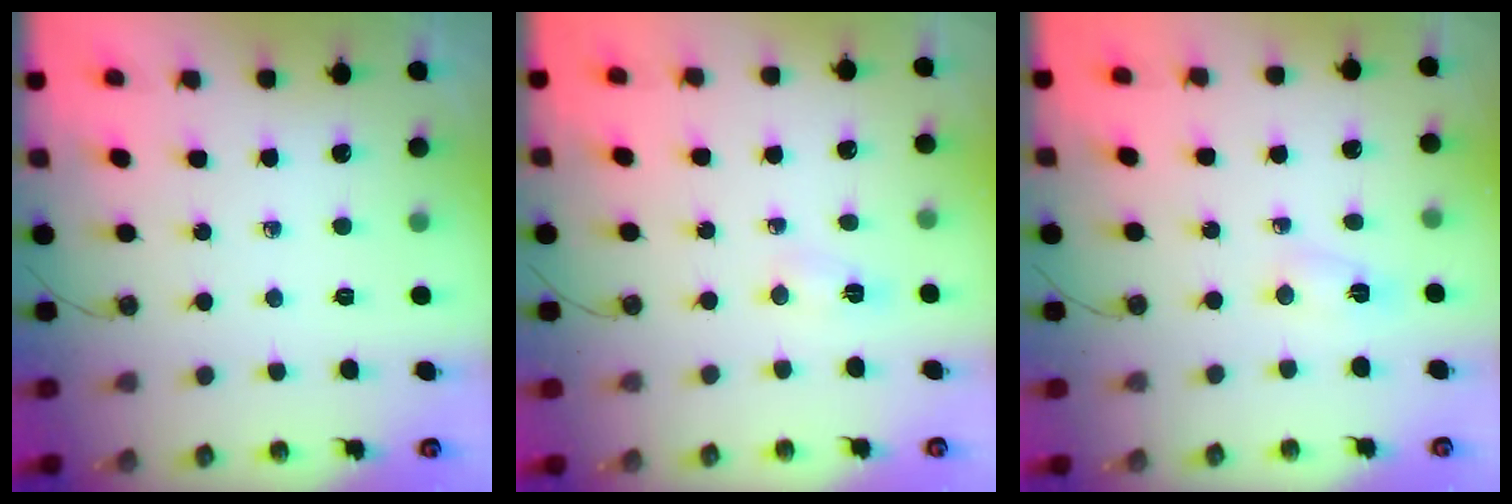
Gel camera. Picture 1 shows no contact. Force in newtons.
{"total": 2.9, "press": 2.9, "slide": 0.4}
{"total": 2.3, "press": 2.2, "slide": 0.6}